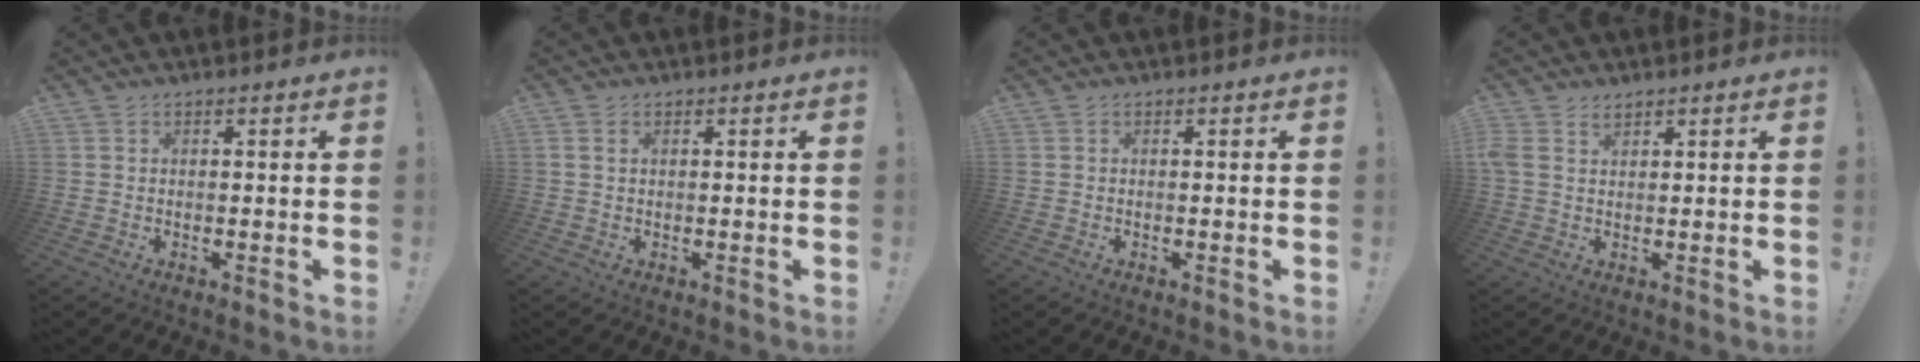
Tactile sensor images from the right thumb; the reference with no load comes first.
{"total": 1.3, "force": [0.6, 0.7, 0.9], "torque": [-0.024, 0.004, 0.011]}
{"total": 0.0}
{"total": 3.0, "force": [2.0, 1.7, 1.5], "torque": [-0.029, -0.005, 0.038]}